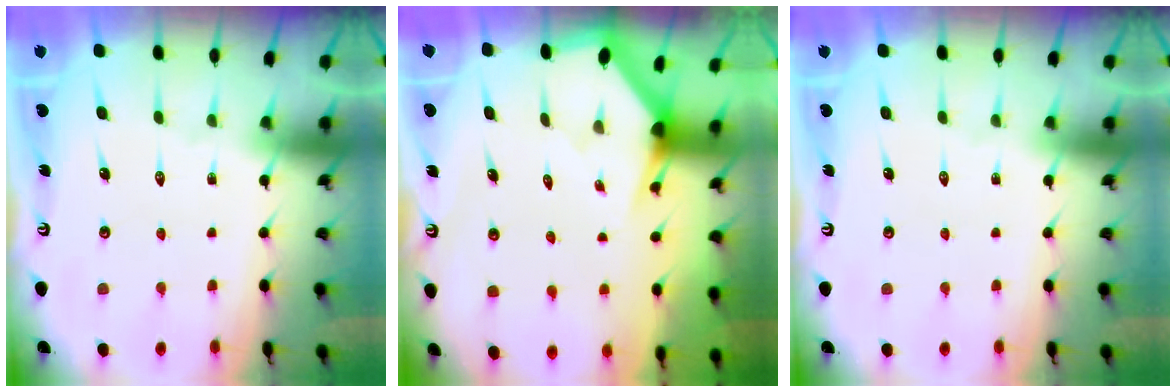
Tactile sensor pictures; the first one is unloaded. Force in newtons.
{"total": 2.3, "press": 2.3, "slide": 0.1}
{"total": 0.0}